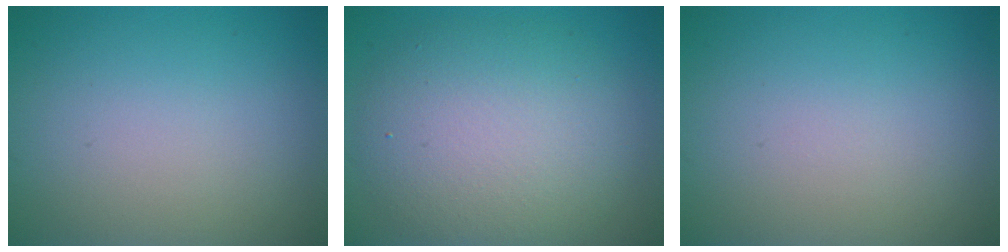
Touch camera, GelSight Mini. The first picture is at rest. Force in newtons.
{"total": 7.5, "press": 7.5, "slide": 0.8}
{"total": 0.0}